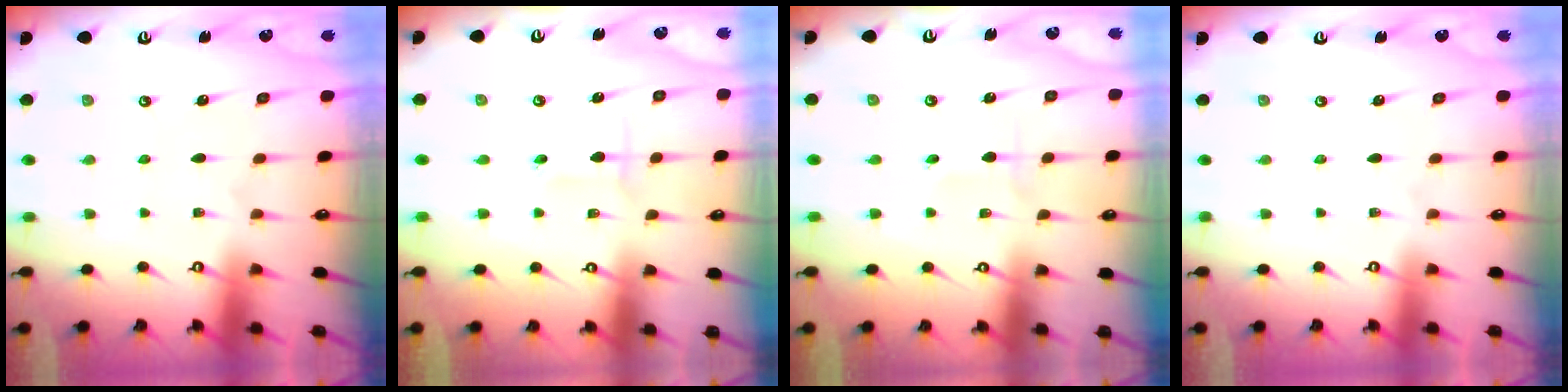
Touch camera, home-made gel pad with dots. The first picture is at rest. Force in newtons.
{"total": 2.2, "press": 2.1, "slide": 0.8}
{"total": 2.2, "press": 2.2, "slide": 0.3}
{"total": 0.0}